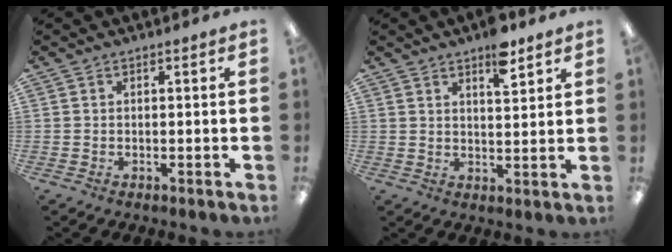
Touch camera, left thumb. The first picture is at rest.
{"total": 7.4, "force": [5.2, 2.6, 4.6], "torque": [-0.054, -0.031, 0.084]}